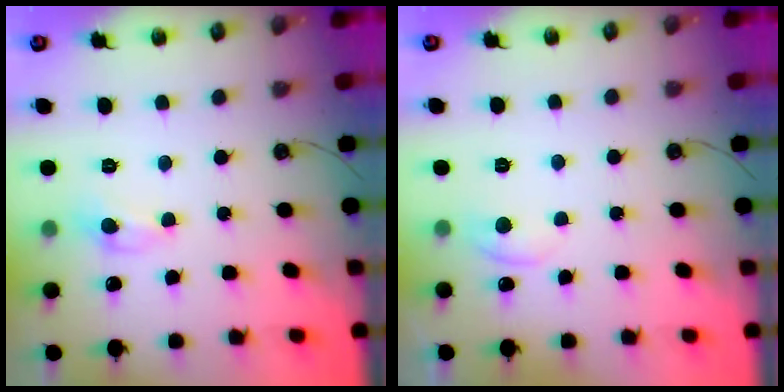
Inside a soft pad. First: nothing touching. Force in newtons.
{"total": 0.9, "press": 0.7, "slide": 0.5}